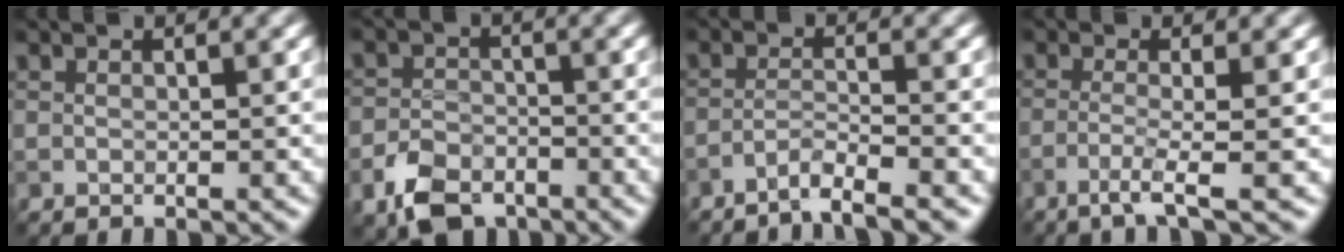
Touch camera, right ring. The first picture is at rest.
{"total": 5.1, "force": [-3.3, 3.1, 2.4], "torque": [-0.049, -0.004, -0.066]}
{"total": 2.7, "force": [-2.2, 0.2, 1.7], "torque": [-0.023, 0.003, -0.051]}
{"total": 2.8, "force": [-1.3, 0.2, 2.4], "torque": [-0.041, 0.000, -0.042]}